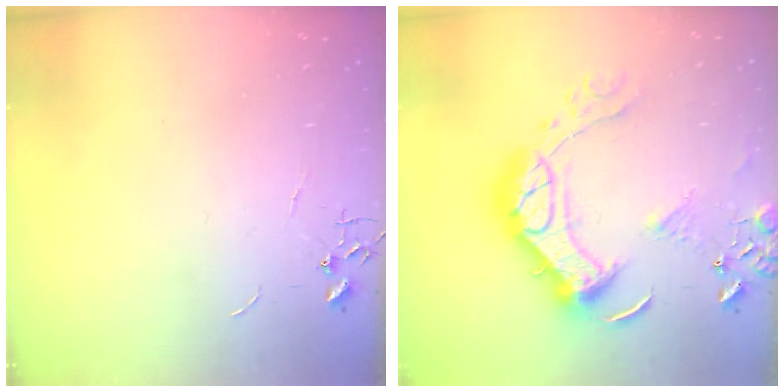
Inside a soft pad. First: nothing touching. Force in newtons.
{"total": 20.8, "press": 20.7, "slide": 1.7}